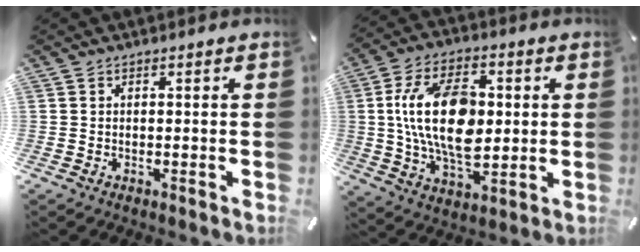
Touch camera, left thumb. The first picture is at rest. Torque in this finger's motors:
{"motor_torque": [0.70, 2.72, 2.39, -0.39, 0.83]}